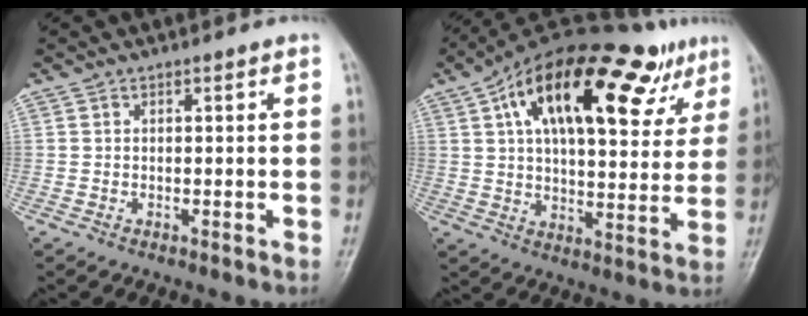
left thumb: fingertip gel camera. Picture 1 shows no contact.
{"total": 27.9, "force": [13.1, 12.4, 21.3], "torque": [-0.301, 0.012, 0.198]}